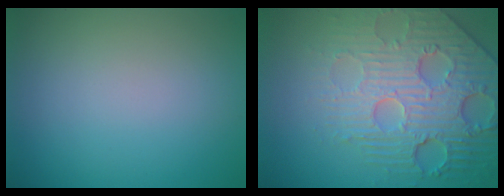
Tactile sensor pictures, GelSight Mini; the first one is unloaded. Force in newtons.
{"total": 6.7, "press": 5.5, "slide": 3.8}